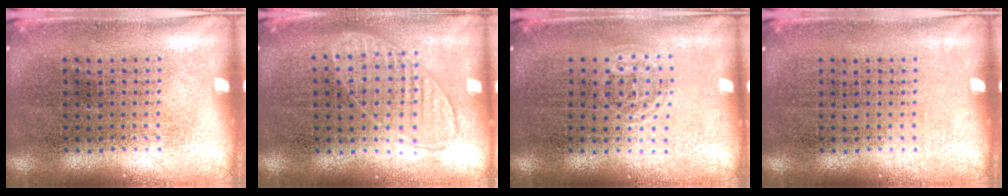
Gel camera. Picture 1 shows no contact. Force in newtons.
{"total": 0.8, "press": 0.8, "slide": 0.3}
{"total": 0.9, "press": 0.5, "slide": 0.7}
{"total": 0.0}